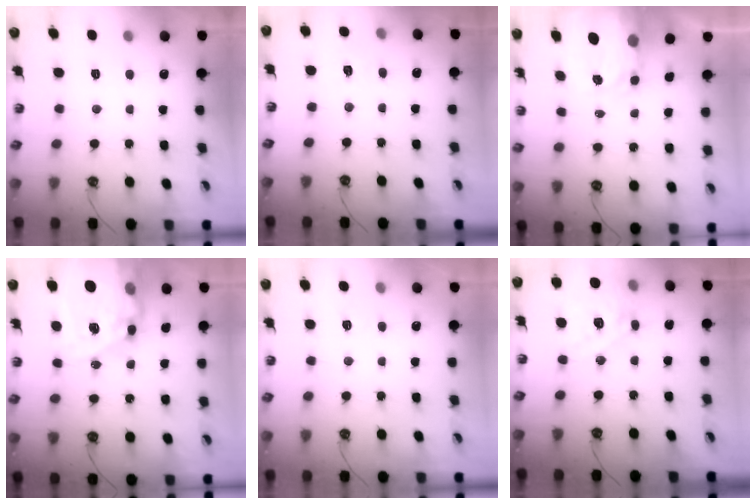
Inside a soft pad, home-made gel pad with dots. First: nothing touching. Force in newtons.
{"total": 4.3, "press": 4.3, "slide": 0.6}
{"total": 5.5, "press": 5.5, "slide": 0.3}
{"total": 26.7, "press": 26.6, "slide": 2.6}
{"total": 3.3, "press": 3.2, "slide": 0.4}
{"total": 15.6, "press": 15.5, "slide": 1.4}